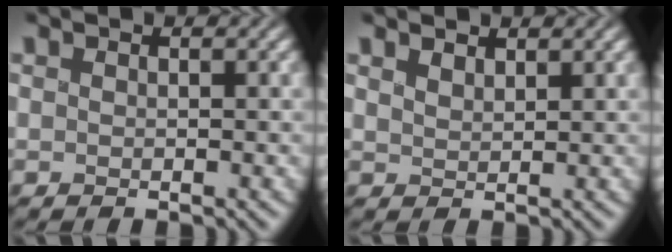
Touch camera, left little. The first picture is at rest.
{"total": 1.4, "force": [1.1, 0.6, 0.6], "torque": [-0.011, 0.000, 0.024]}